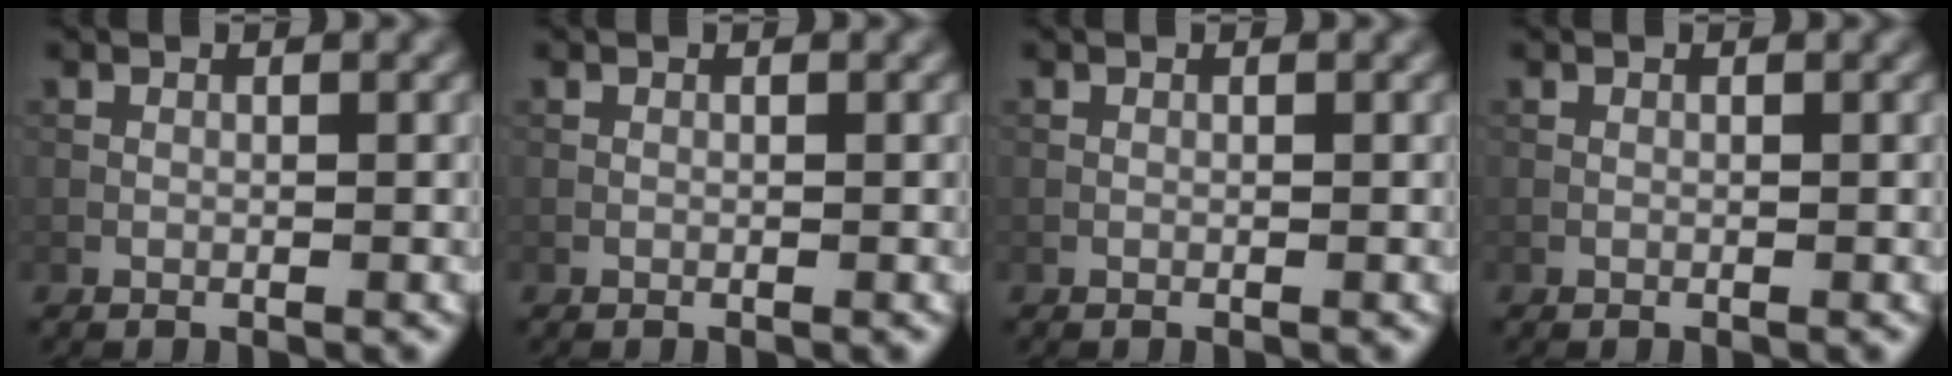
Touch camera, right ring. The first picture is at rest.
{"total": 0.0}
{"total": 0.0}
{"total": 0.0}